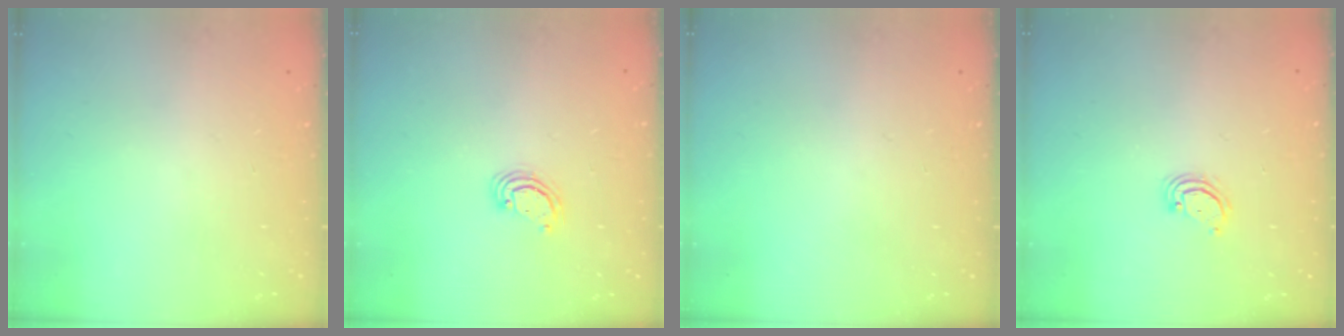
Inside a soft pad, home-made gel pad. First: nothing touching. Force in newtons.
{"total": 2.8, "press": 2.8, "slide": 0.3}
{"total": 0.0}
{"total": 2.9, "press": 2.9, "slide": 0.2}